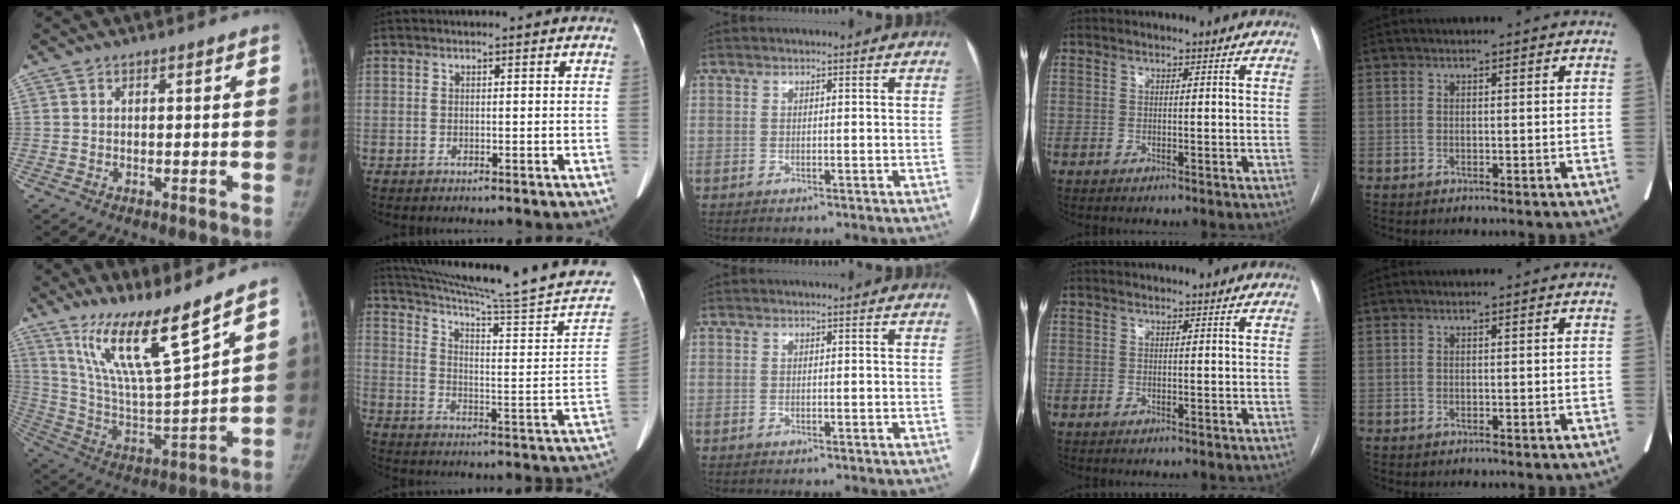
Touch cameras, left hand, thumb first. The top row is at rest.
{"thumb": {"total": 17.7, "force": [12.8, 1.8, 12.1], "torque": [-0.198, -0.078, 0.247]}, "index": {"total": 25.1, "force": [22.4, -1.9, 11.2], "torque": [-0.185, -0.086, 0.303]}}